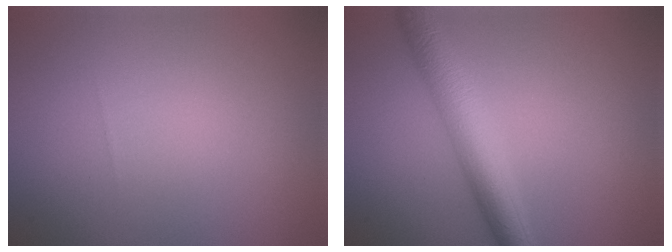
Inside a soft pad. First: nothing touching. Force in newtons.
{"total": 4.7, "press": 4.7, "slide": 0.1}